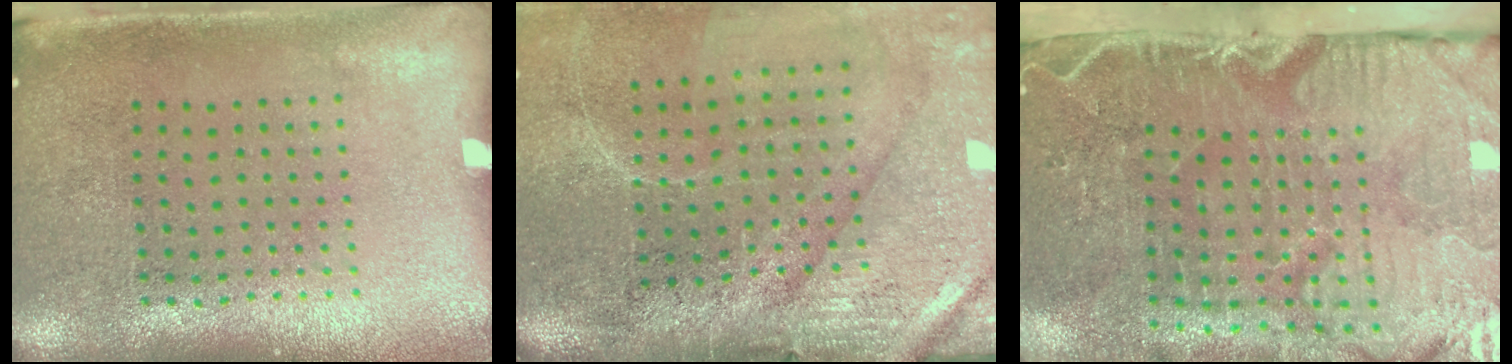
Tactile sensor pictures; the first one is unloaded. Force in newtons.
{"total": 4.2, "press": 3.6, "slide": 2.3}
{"total": 5.3, "press": 4.3, "slide": 3.1}